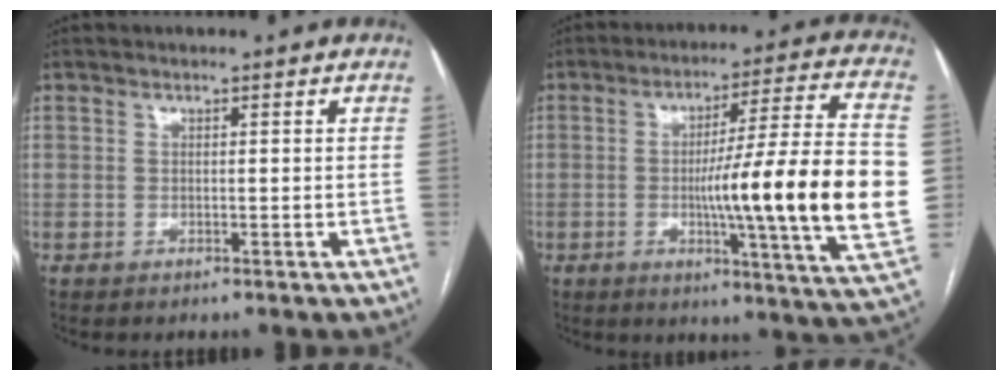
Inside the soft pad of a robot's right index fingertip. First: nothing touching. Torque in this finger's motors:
{"motor_torque": [2.14, 0.00, 1.05, 0.21]}